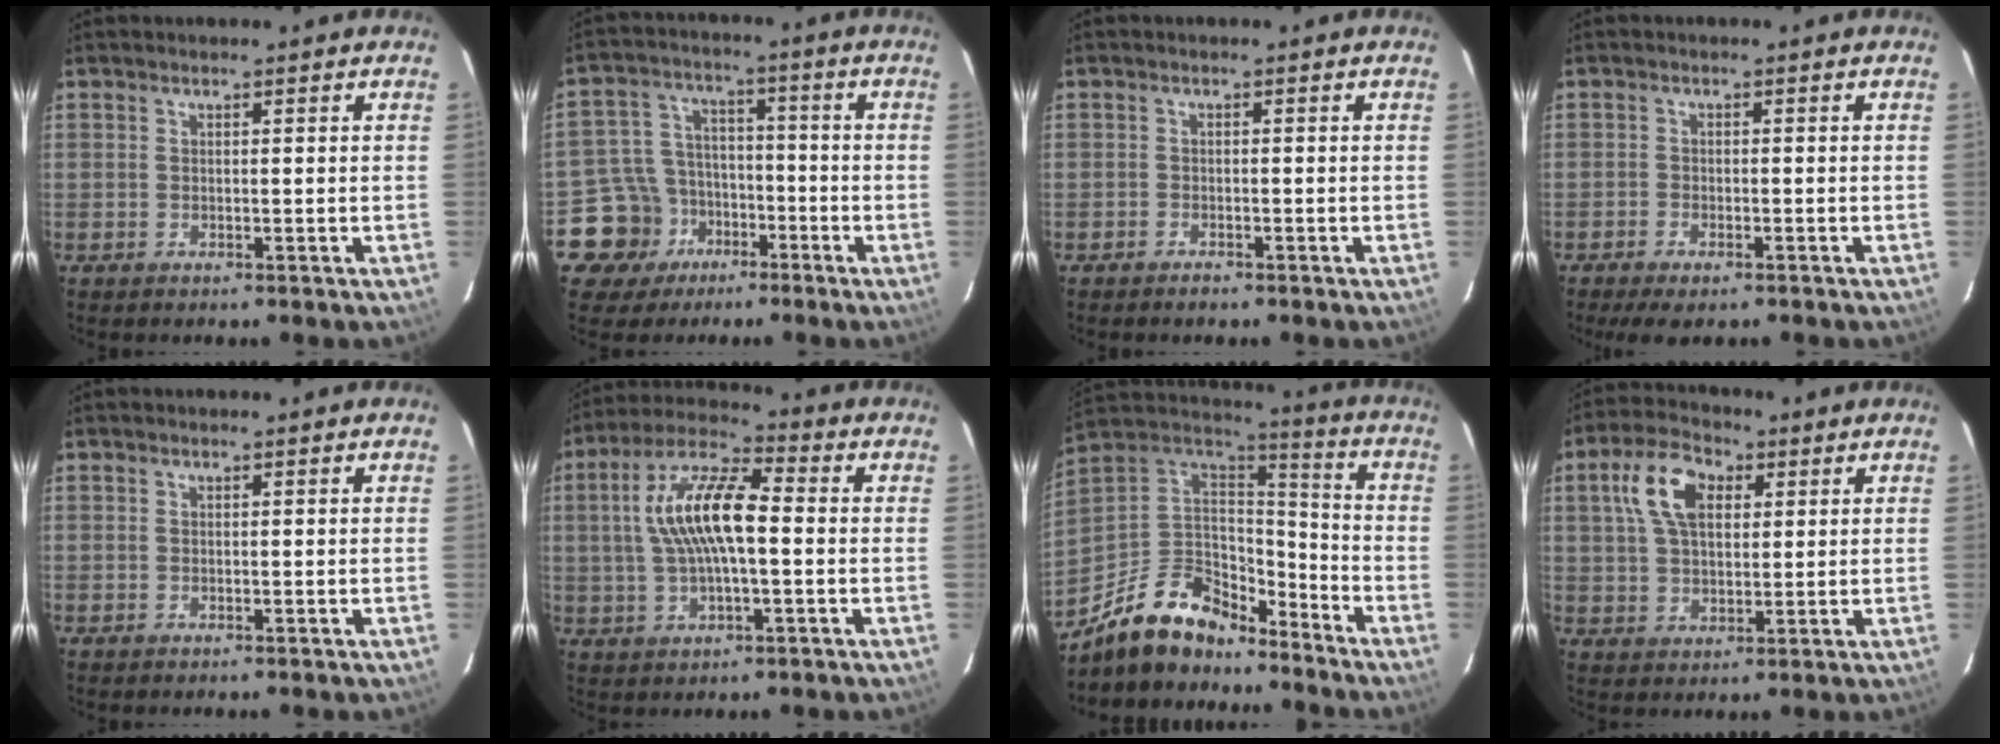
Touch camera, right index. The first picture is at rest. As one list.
[{"total": 10.3, "force": [-5.7, 8.5, 1.4], "torque": [-0.057, 0.032, -0.084]}, {"total": 1.5, "force": [-1.4, 0.4, 0.5], "torque": [-0.017, -0.001, -0.028]}, {"total": 4.9, "force": [-3.7, 1.8, 2.7], "torque": [-0.073, -0.018, -0.063]}, {"total": 0.0}, {"total": 13.1, "force": [0.5, 4.4, 12.4], "torque": [-0.240, 0.019, 0.007]}, {"total": 18.8, "force": [-14.4, 8.8, 8.3], "torque": [-0.196, 0.017, -0.241]}, {"total": 10.4, "force": [3.6, 6.1, 7.6], "torque": [-0.150, 0.029, 0.066]}]